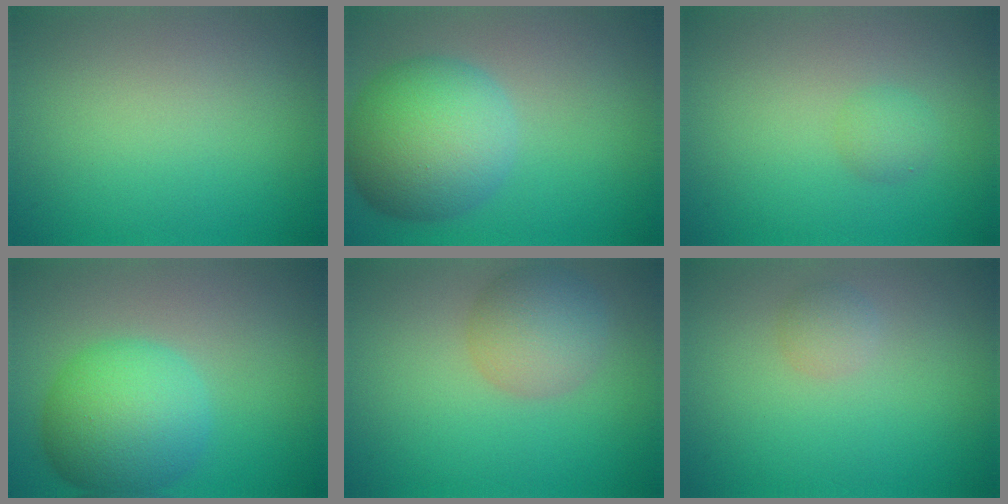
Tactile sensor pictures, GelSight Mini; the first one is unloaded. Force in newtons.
{"total": 8.4, "press": 8.4, "slide": 0.3}
{"total": 1.3, "press": 1.3, "slide": 0.1}
{"total": 7.5, "press": 7.5, "slide": 0.1}
{"total": 4.3, "press": 4.3, "slide": 0.3}
{"total": 1.3, "press": 1.3, "slide": 0.1}